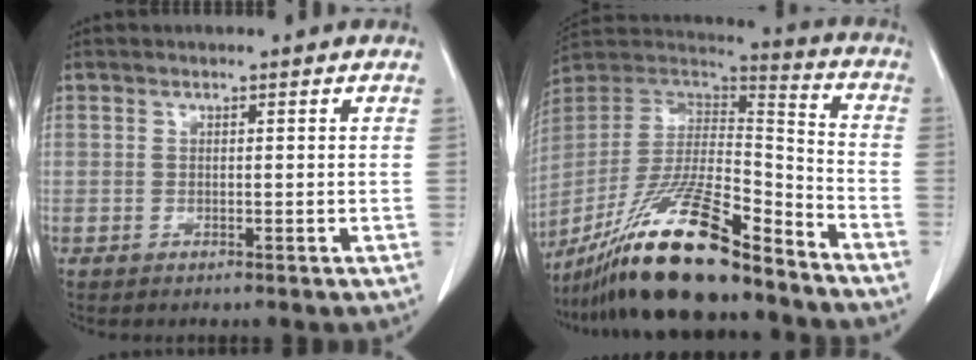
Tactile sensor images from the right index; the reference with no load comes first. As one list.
[{"total": 23.8, "force": [-18.1, 3.7, 15.0], "torque": [-0.291, -0.017, -0.324]}]